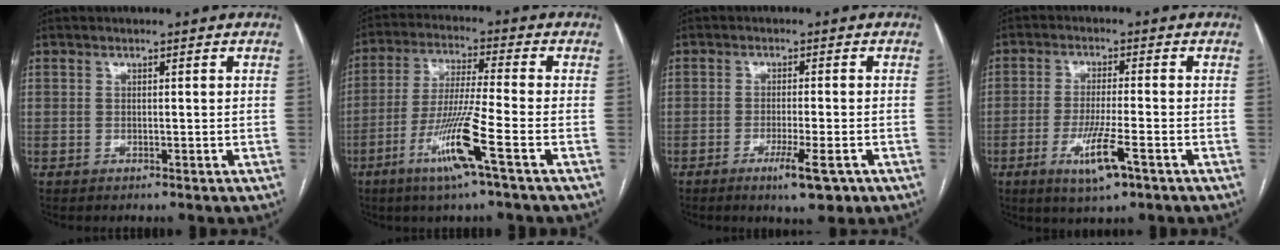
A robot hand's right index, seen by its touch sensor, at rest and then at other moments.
{"total": 11.1, "force": [-5.0, -1.2, 9.8], "torque": [-0.193, -0.021, -0.101]}
{"total": 5.3, "force": [-2.9, 0.4, 4.4], "torque": [-0.073, -0.011, -0.044]}
{"total": 7.0, "force": [-3.3, 0.5, 6.2], "torque": [-0.120, -0.015, -0.056]}